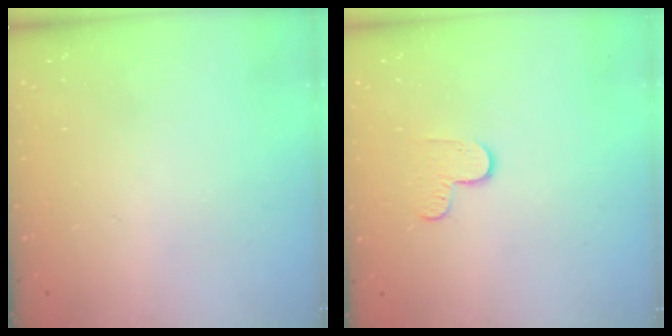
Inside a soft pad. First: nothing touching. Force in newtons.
{"total": 5.5, "press": 5.4, "slide": 0.6}